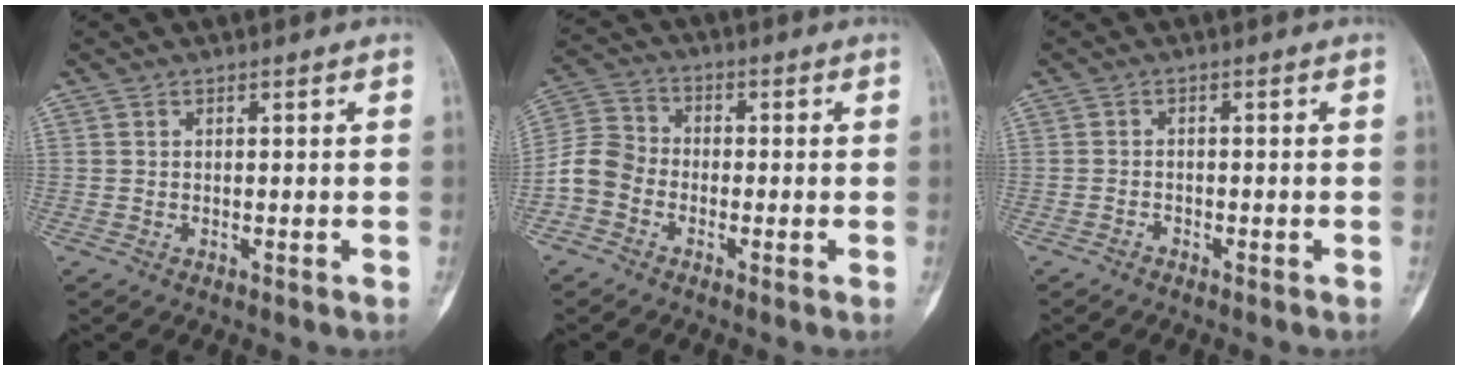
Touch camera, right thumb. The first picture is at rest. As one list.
[{"total": 6.7, "force": [-2.6, 5.5, 2.9], "torque": [-0.048, 0.022, -0.065]}, {"total": 0.9, "force": [-0.8, 0.4, 0.1], "torque": [-0.002, 0.003, -0.017]}]